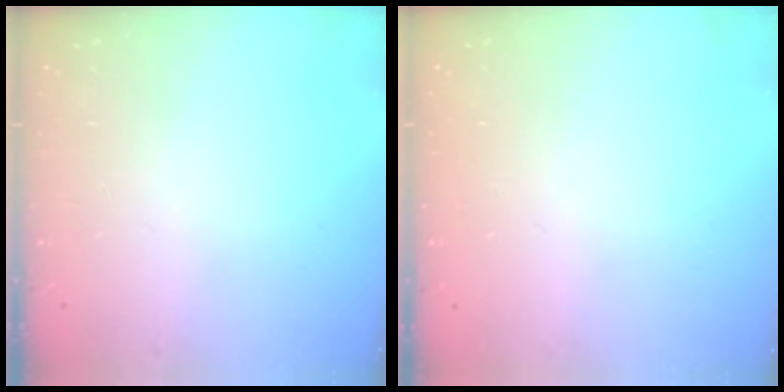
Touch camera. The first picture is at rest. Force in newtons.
{"total": 0.0}